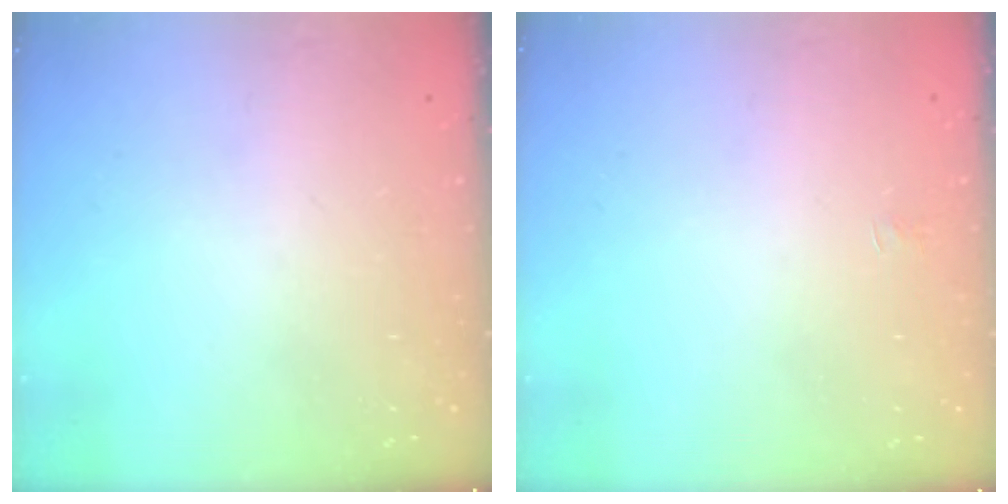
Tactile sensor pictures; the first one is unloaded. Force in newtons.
{"total": 1.3, "press": 1.2, "slide": 0.2}